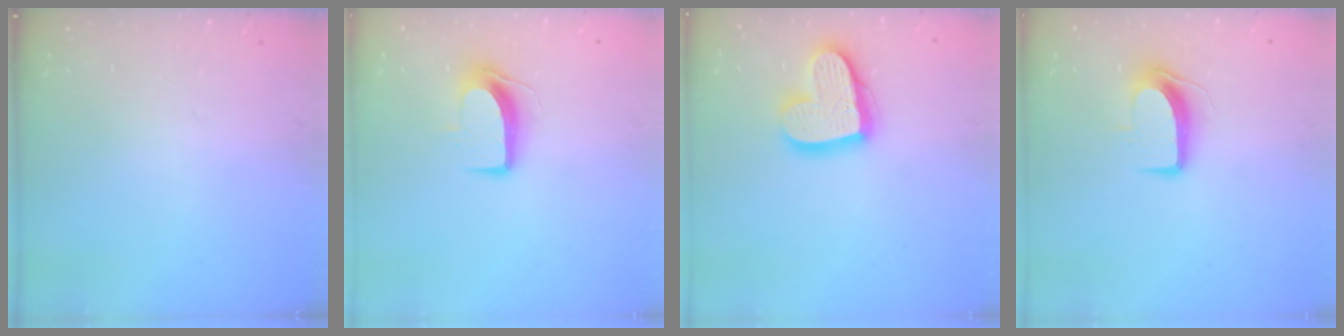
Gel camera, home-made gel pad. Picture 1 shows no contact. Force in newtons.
{"total": 8.7, "press": 8.6, "slide": 0.5}
{"total": 17.7, "press": 17.7, "slide": 1.5}
{"total": 8.7, "press": 8.6, "slide": 0.5}